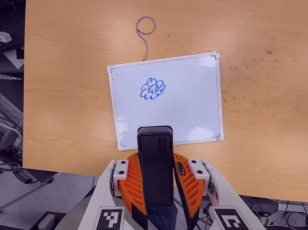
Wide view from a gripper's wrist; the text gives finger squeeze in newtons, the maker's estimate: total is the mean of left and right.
{"total": 9.1, "left": 8.0, "right": 10.2}